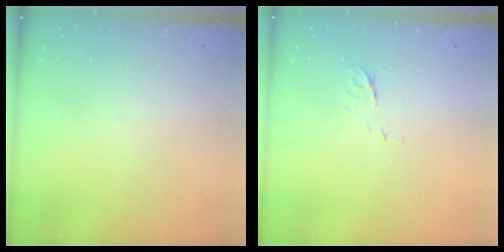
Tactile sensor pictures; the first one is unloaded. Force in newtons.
{"total": 5.8, "press": 5.8, "slide": 0.7}